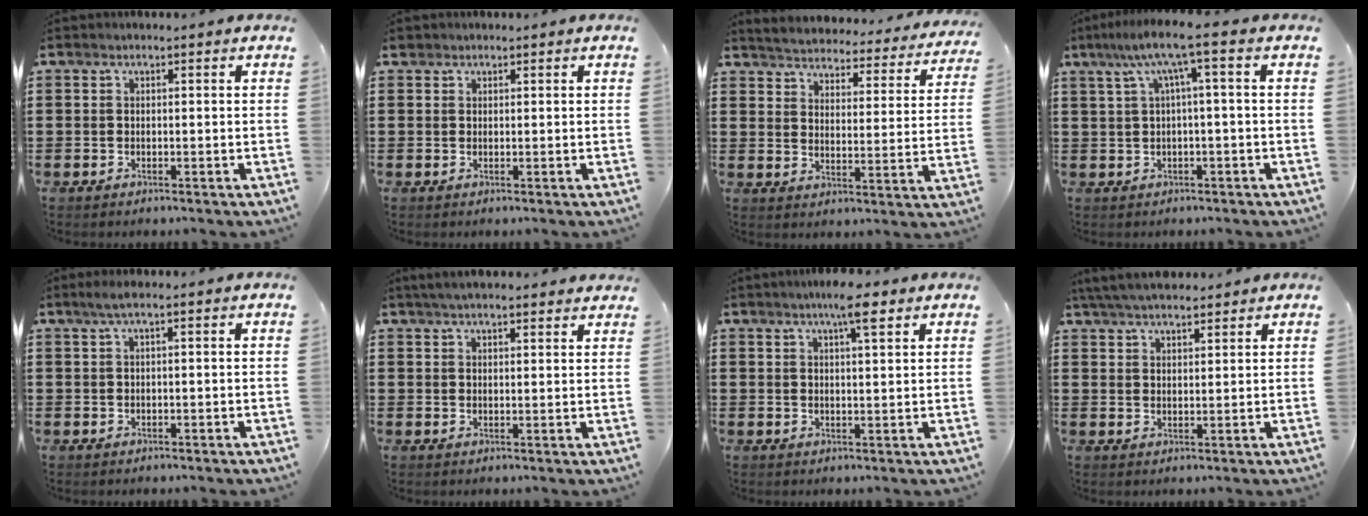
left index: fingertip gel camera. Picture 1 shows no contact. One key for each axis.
{"total": 0.9, "fx": 0.8, "fy": 0.5, "fz": 0.1, "tx": -0.005, "ty": 0.003, "tz": 0.015}
{"total": 3.8, "fx": 3.8, "fy": -0.3, "fz": 0.0, "tx": -0.024, "ty": -0.036, "tz": 0.059}
{"total": 7.0, "fx": 1.7, "fy": 0.2, "fz": 6.8, "tx": -0.135, "ty": 0.004, "tz": 0.023}
{"total": 1.5, "fx": 0.3, "fy": 0.0, "fz": 1.5, "tx": -0.027, "ty": -0.003, "tz": 0.005}
{"total": 3.3, "fx": 3.1, "fy": 0.2, "fz": 1.2, "tx": -0.031, "ty": 0.001, "tz": 0.058}
{"total": 5.9, "fx": 3.8, "fy": 1.2, "fz": 4.3, "tx": -0.068, "ty": 0.000, "tz": 0.060}
{"total": 4.6, "fx": 4.3, "fy": 0.7, "fz": 1.4, "tx": -0.040, "ty": -0.008, "tz": 0.080}